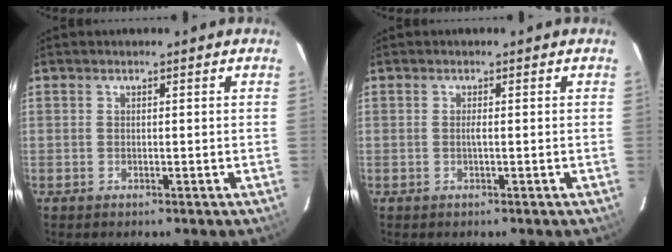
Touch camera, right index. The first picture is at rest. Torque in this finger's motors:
{"motor_torque": [0.09, 0.03, 0.05, 0.02]}